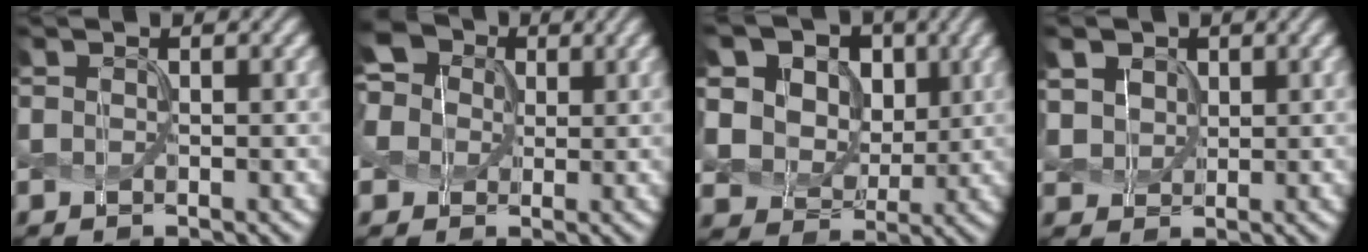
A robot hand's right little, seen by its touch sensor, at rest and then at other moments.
{"total": 8.1, "force": [2.7, 6.7, 3.5], "torque": [-0.078, 0.038, 0.028]}
{"total": 14.6, "force": [6.0, 11.6, 6.4], "torque": [-0.173, 0.023, 0.127]}
{"total": 4.3, "force": [2.3, 3.3, 1.7], "torque": [-0.078, 0.008, 0.050]}